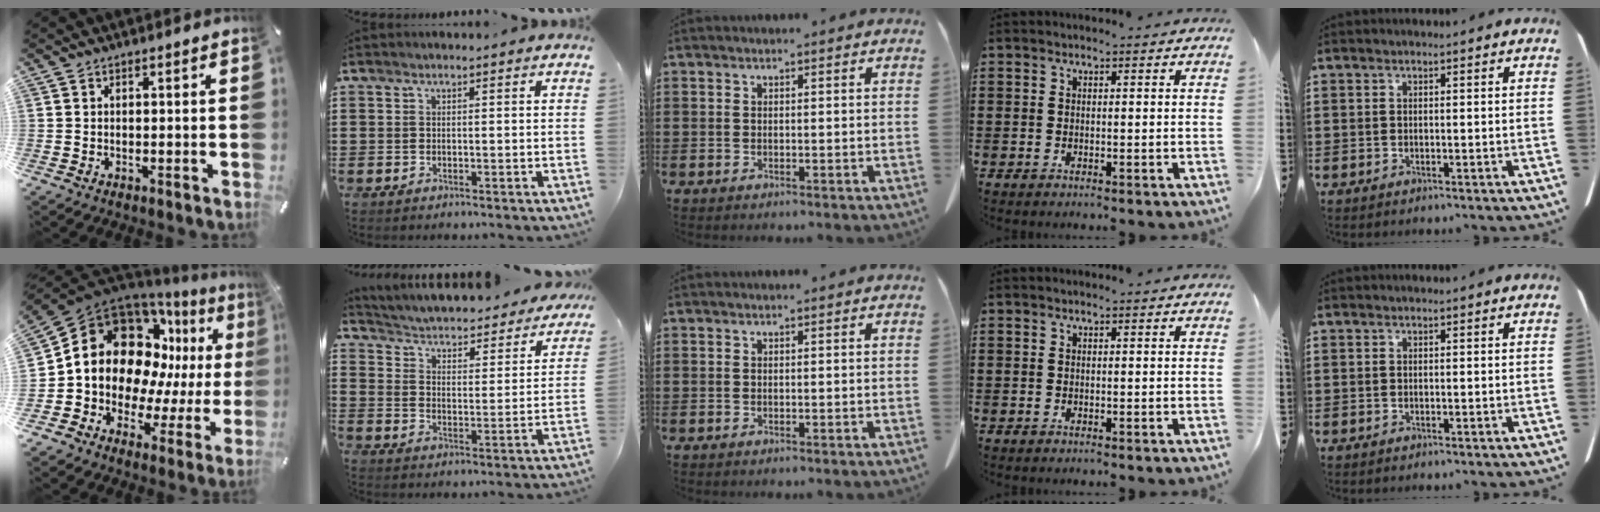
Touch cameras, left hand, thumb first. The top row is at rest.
{"thumb": {"total": 16.6, "force": [5.5, 12.8, 8.9], "torque": [-0.151, -0.060, 0.106]}, "index": {"total": 2.7, "force": [2.7, 0.0, 0.6], "torque": [-0.030, -0.033, 0.034]}}